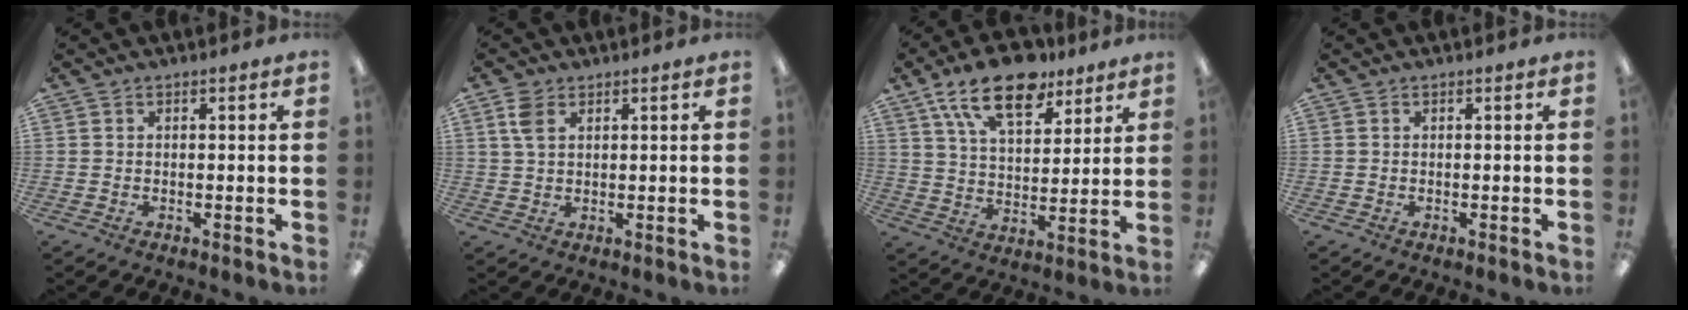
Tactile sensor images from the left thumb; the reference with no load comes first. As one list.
[{"total": 4.9, "force": [2.6, 2.7, 3.1], "torque": [-0.070, 0.003, 0.049]}, {"total": 17.0, "force": [11.2, 8.3, 9.8], "torque": [-0.161, -0.047, 0.196]}, {"total": 0.0}]